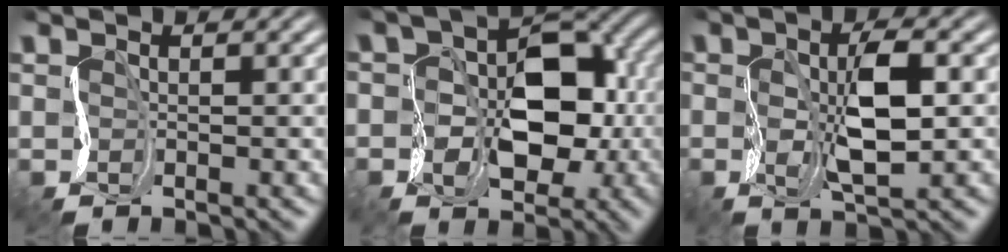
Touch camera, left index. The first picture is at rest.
{"total": 7.5, "force": [-0.8, 5.3, 5.3], "torque": [-0.092, -0.005, -0.004]}
{"total": 3.7, "force": [-0.1, 1.0, 3.6], "torque": [-0.089, -0.002, 0.002]}